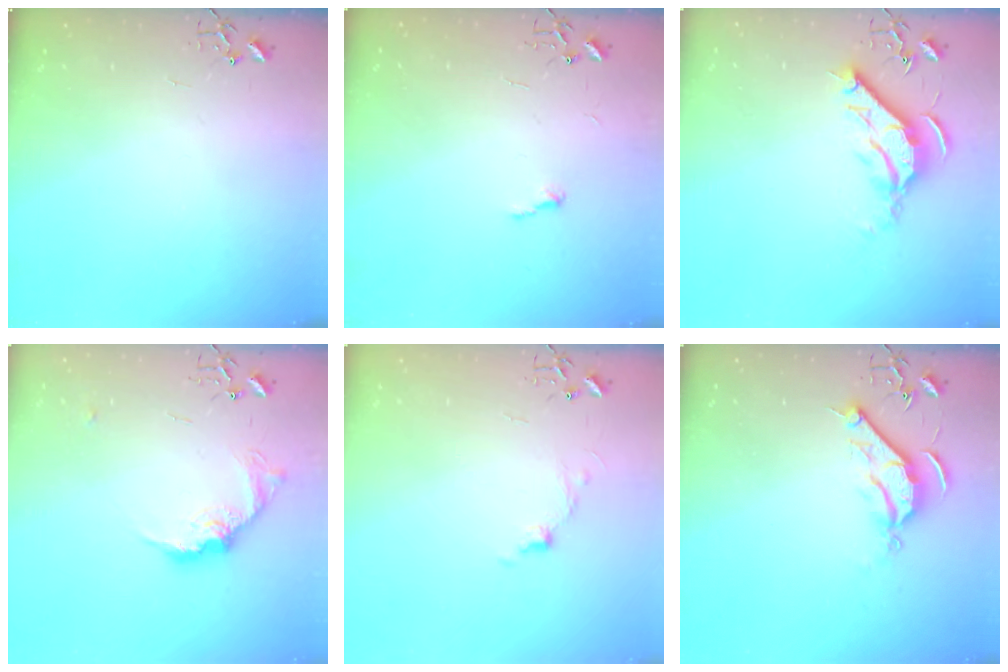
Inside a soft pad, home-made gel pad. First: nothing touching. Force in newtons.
{"total": 4.7, "press": 4.7, "slide": 0.7}
{"total": 11.7, "press": 11.6, "slide": 1.3}
{"total": 13.4, "press": 13.3, "slide": 0.8}
{"total": 6.8, "press": 6.8, "slide": 0.7}
{"total": 9.1, "press": 9.1, "slide": 0.1}